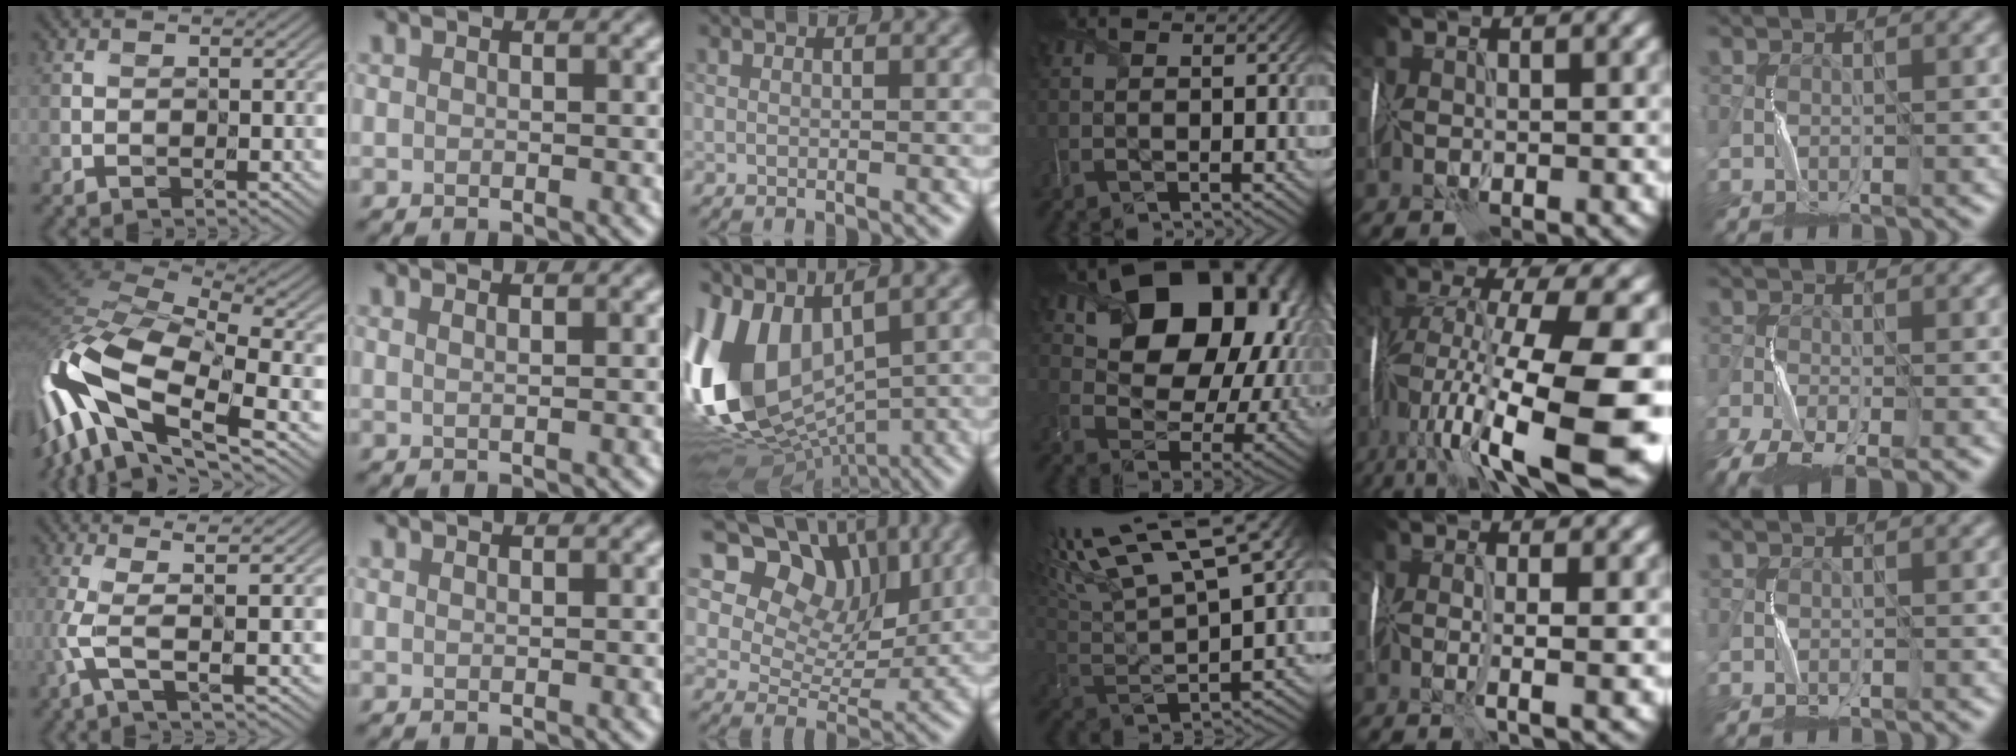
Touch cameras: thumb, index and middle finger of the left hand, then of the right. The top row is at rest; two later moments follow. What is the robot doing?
{"motion": "wrap", "object": "ribbon"}